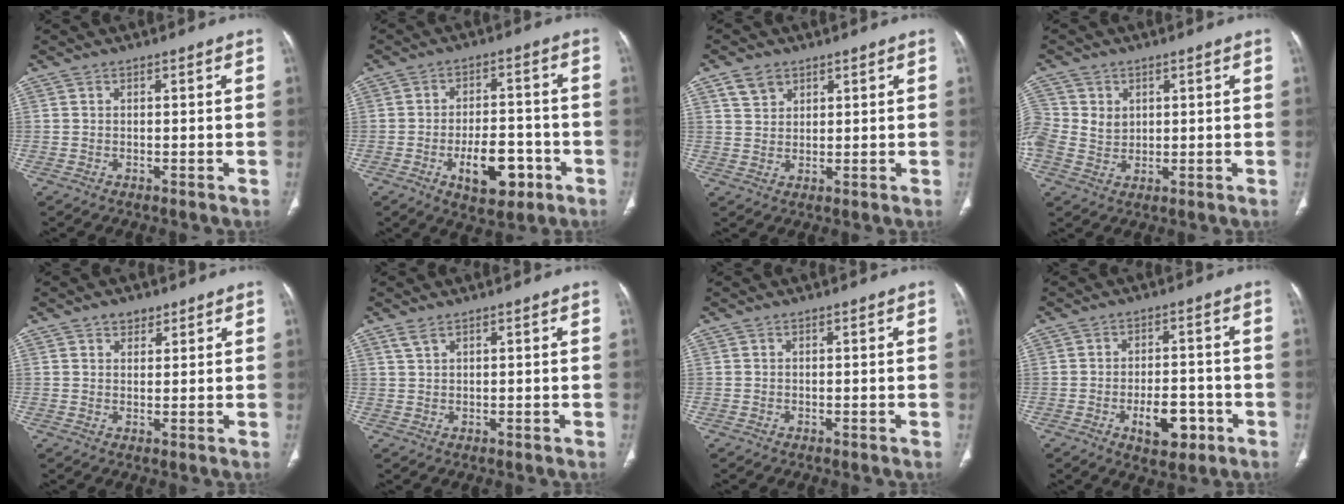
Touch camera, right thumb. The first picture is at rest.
{"total": 11.7, "force": [-4.6, 6.1, 8.9], "torque": [-0.116, 0.022, -0.064]}
{"total": 4.0, "force": [2.5, 2.8, 1.5], "torque": [-0.017, -0.010, 0.052]}
{"total": 7.2, "force": [1.5, 6.2, 3.3], "torque": [-0.057, 0.001, 0.036]}
{"total": 2.8, "force": [1.8, 1.8, 1.0], "torque": [0.001, -0.009, 0.026]}
{"total": 1.7, "force": [1.3, 0.5, 1.0], "torque": [-0.025, 0.006, 0.033]}
{"total": 0.0}
{"total": 7.8, "force": [-3.2, 4.2, 5.7], "torque": [-0.066, 0.017, -0.042]}